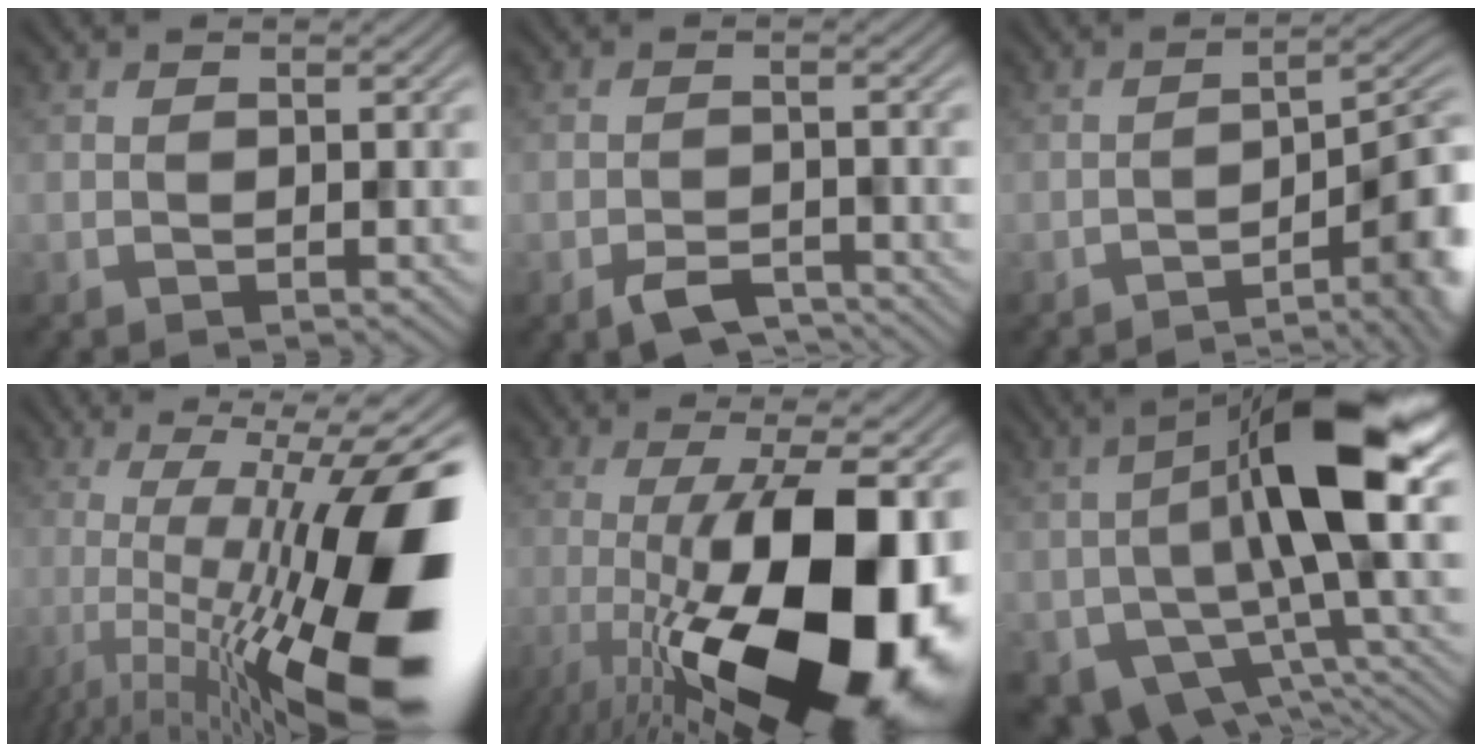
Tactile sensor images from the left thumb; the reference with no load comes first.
{"total": 3.7, "force": [-2.7, 1.5, 2.1], "torque": [-0.036, -0.002, -0.051]}
{"total": 7.9, "force": [-4.3, 2.0, 6.3], "torque": [-0.078, 0.006, -0.061]}
{"total": 21.0, "force": [-5.0, 5.8, 19.5], "torque": [-0.278, -0.016, -0.091]}
{"total": 21.1, "force": [-5.3, 8.1, 18.7], "torque": [-0.296, -0.015, -0.082]}
{"total": 16.6, "force": [-1.4, 8.0, 14.5], "torque": [-0.242, 0.008, -0.025]}